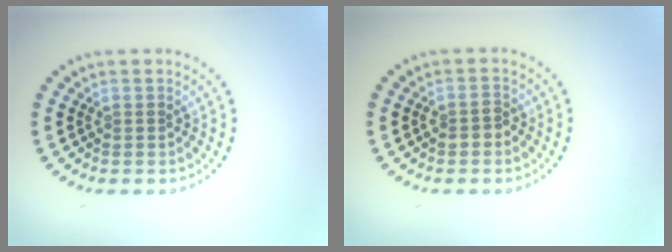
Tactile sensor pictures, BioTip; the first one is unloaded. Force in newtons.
{"total": 1.4, "press": 1.3, "slide": 0.5}